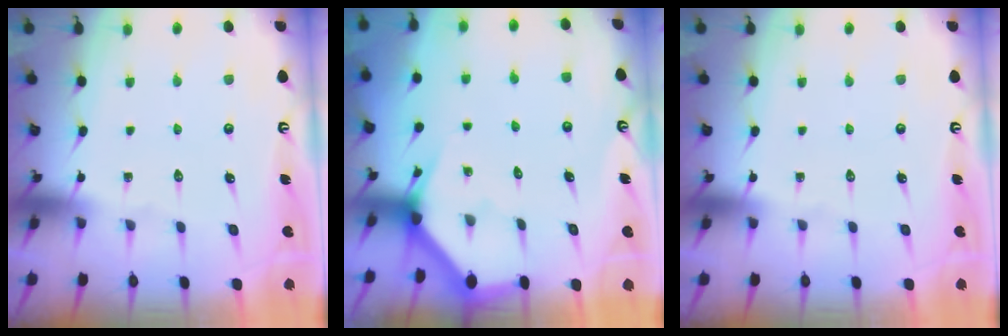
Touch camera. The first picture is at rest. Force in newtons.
{"total": 2.7, "press": 2.7, "slide": 0.1}
{"total": 0.0}